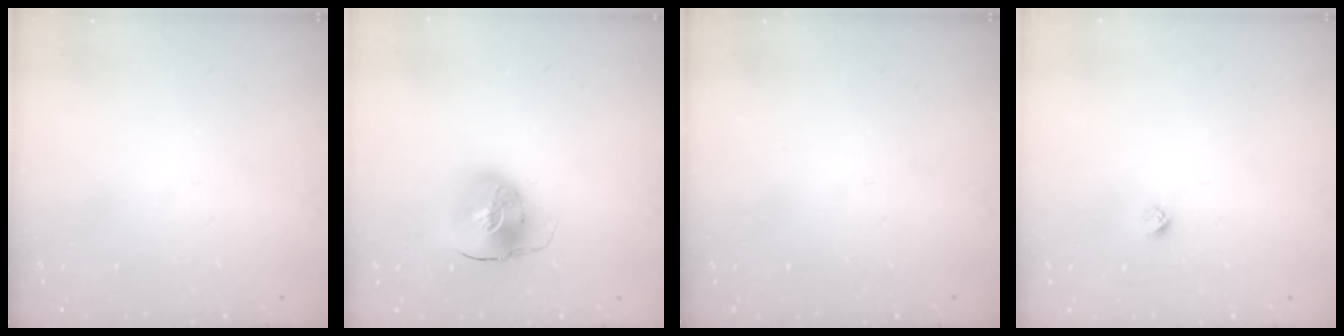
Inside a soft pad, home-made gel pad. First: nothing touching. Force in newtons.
{"total": 10.6, "press": 10.5, "slide": 1.7}
{"total": 0.0}
{"total": 2.4, "press": 2.4, "slide": 0.2}